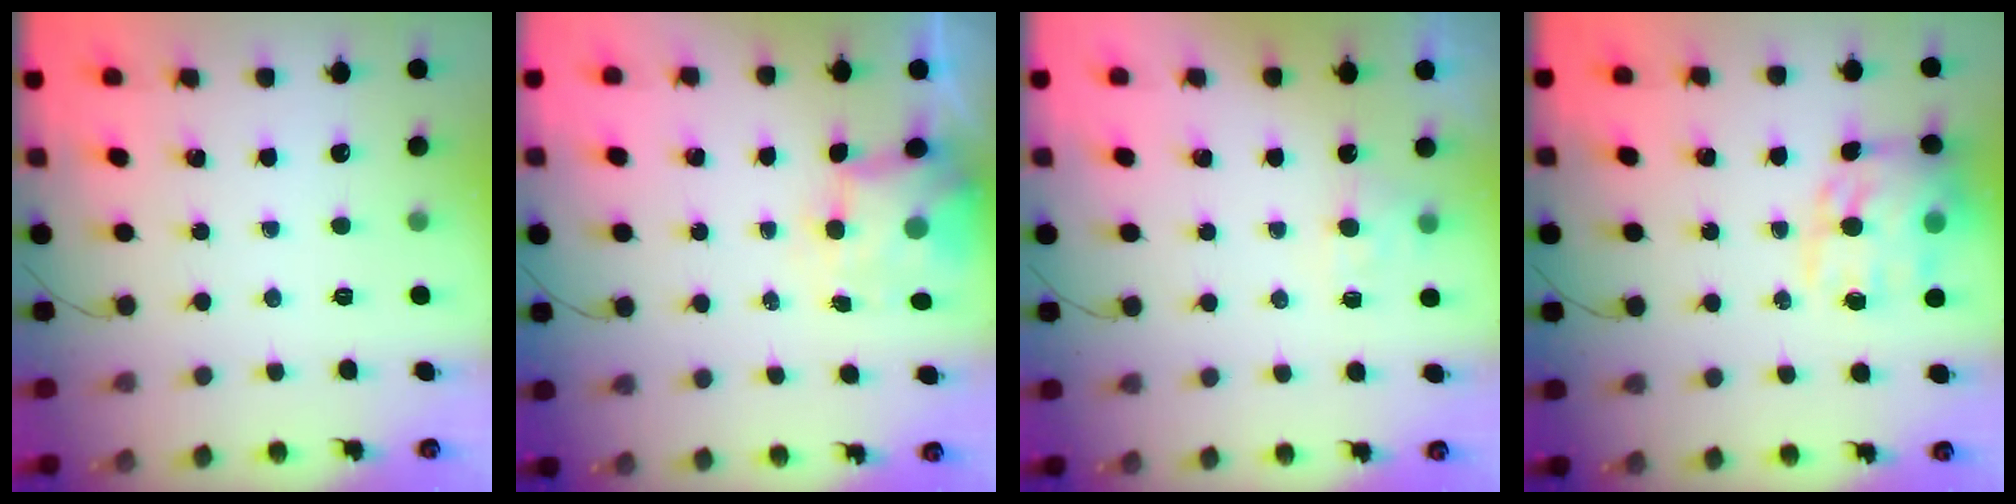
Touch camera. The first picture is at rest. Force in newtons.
{"total": 5.9, "press": 5.9, "slide": 1.1}
{"total": 3.1, "press": 2.6, "slide": 1.7}
{"total": 16.8, "press": 16.4, "slide": 3.7}